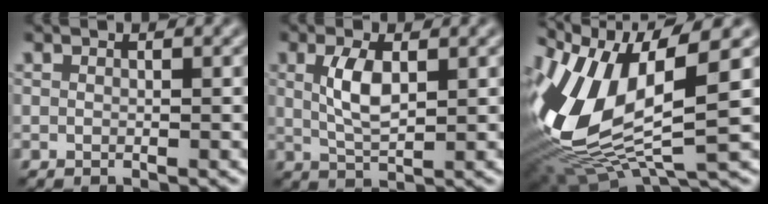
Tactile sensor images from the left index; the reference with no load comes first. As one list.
[{"total": 3.3, "force": [0.7, 1.3, 3.0], "torque": [-0.069, 0.000, 0.015]}, {"total": 11.7, "force": [2.3, 5.5, 10.0], "torque": [-0.223, -0.005, 0.038]}]